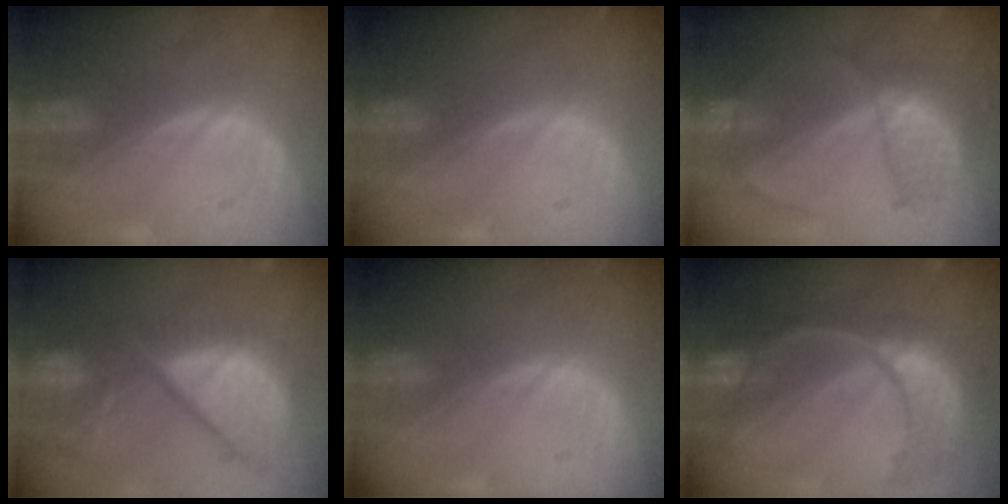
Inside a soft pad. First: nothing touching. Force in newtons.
{"total": 0.0}
{"total": 7.0, "press": 6.0, "slide": 3.6}
{"total": 13.2, "press": 11.0, "slide": 7.3}
{"total": 0.0}
{"total": 11.6, "press": 9.6, "slide": 6.5}